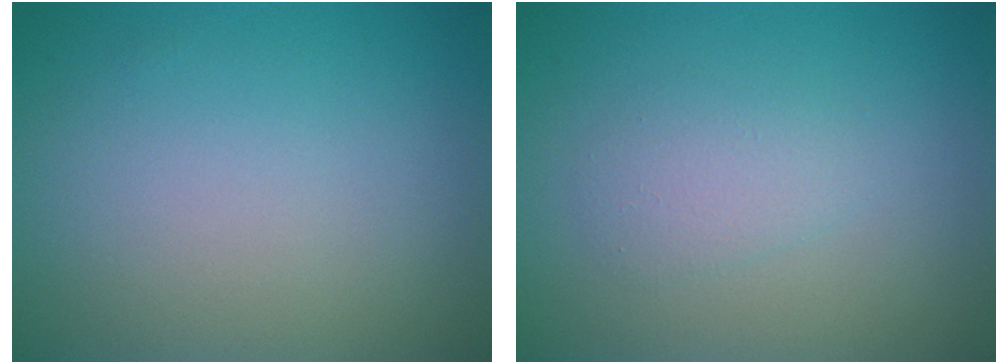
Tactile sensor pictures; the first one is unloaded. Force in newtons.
{"total": 1.8, "press": 1.8, "slide": 0.1}